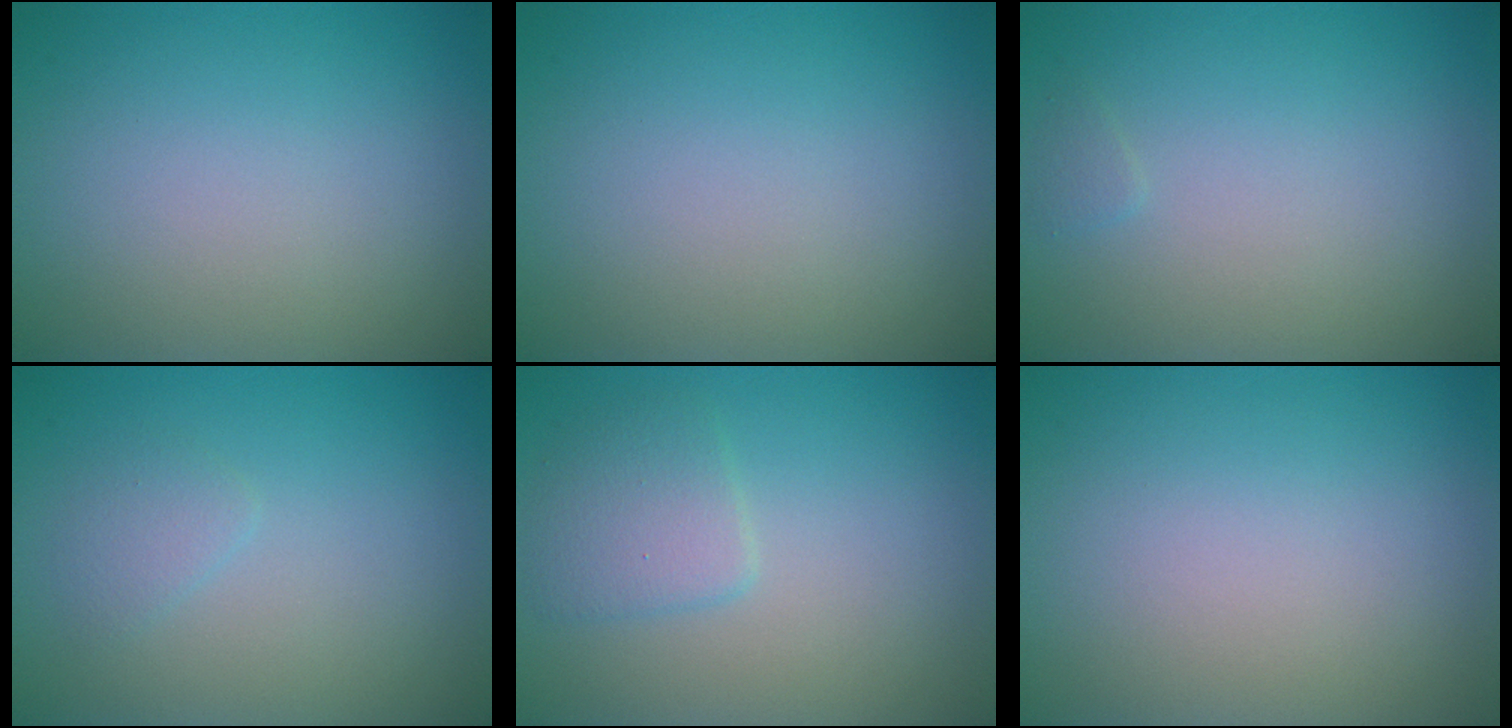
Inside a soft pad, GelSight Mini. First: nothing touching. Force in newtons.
{"total": 0.0}
{"total": 0.5, "press": 0.5, "slide": 0.0}
{"total": 1.1, "press": 1.1, "slide": 0.1}
{"total": 2.3, "press": 2.3, "slide": 0.1}
{"total": 0.0}